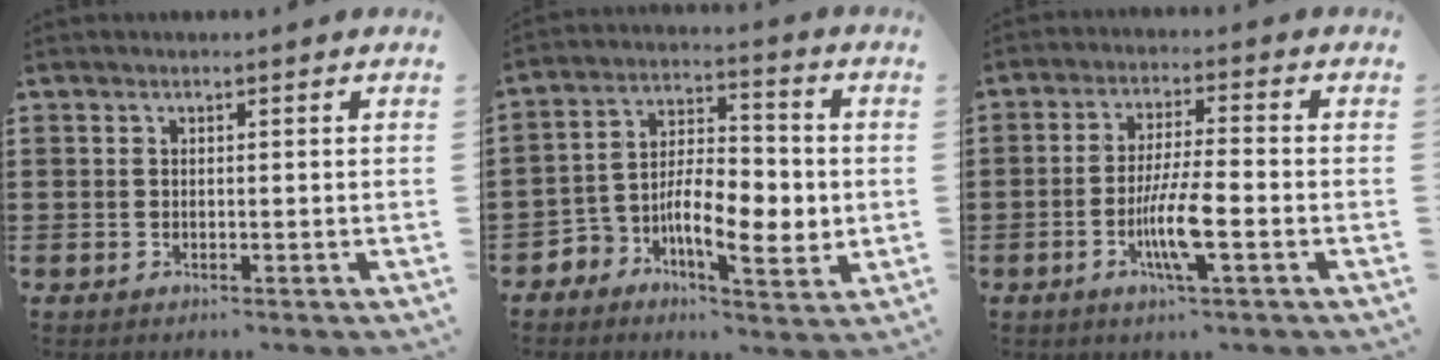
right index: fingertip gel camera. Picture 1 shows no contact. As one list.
[{"total": 8.0, "force": [-2.3, 4.3, 6.3], "torque": [-0.114, -0.002, -0.044]}, {"total": 7.6, "force": [-2.6, 1.1, 7.1], "torque": [-0.142, -0.013, -0.050]}]